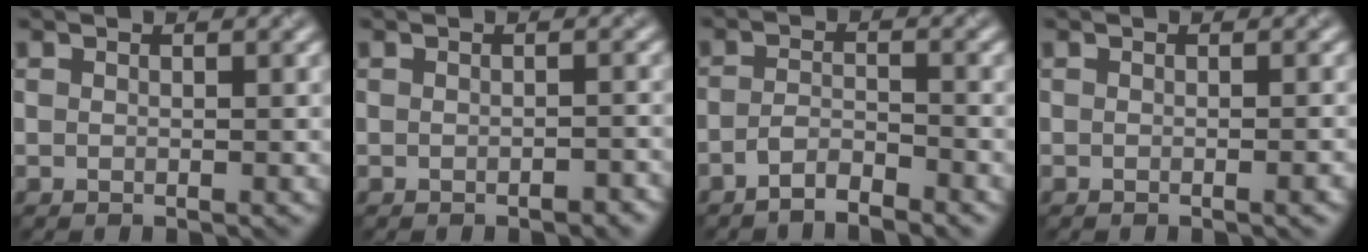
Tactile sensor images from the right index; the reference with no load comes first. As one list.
[{"total": 1.1, "force": [-0.7, 0.4, 0.8], "torque": [-0.012, 0.000, -0.009]}, {"total": 2.4, "force": [-2.0, 0.5, 1.3], "torque": [-0.025, 0.004, -0.043]}, {"total": 1.2, "force": [-0.5, 0.3, 1.1], "torque": [-0.010, -0.001, -0.009]}]